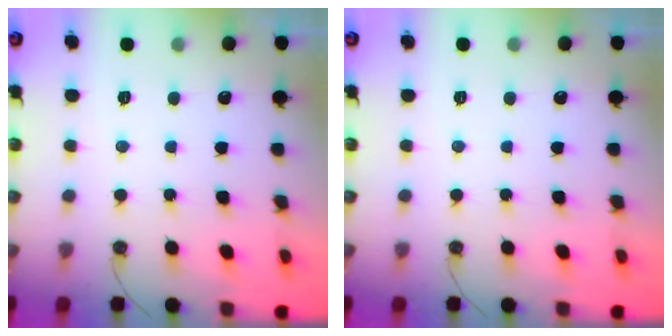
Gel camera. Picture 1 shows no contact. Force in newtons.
{"total": 0.0}